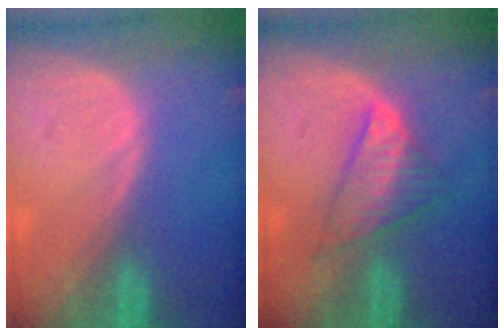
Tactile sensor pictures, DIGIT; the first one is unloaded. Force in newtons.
{"total": 5.8, "press": 5.6, "slide": 1.6}